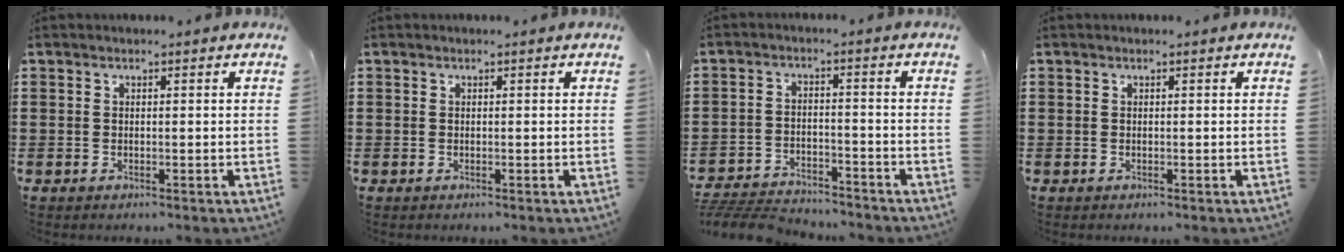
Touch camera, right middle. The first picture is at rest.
{"total": 0.0}
{"total": 5.6, "force": [-5.4, 0.8, 0.9], "torque": [-0.024, 0.006, -0.112]}
{"total": 0.0}